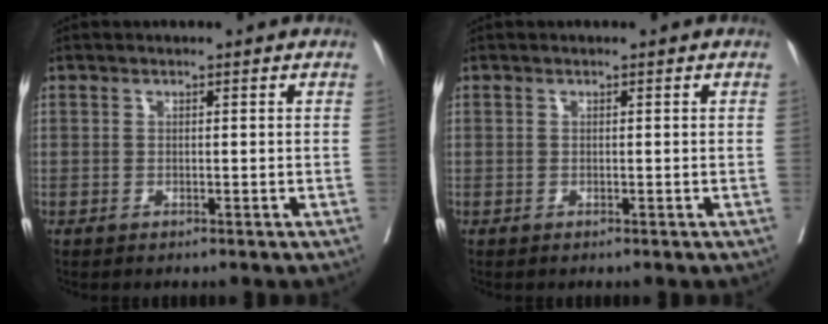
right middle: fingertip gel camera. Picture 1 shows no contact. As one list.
[{"total": 0.0}]